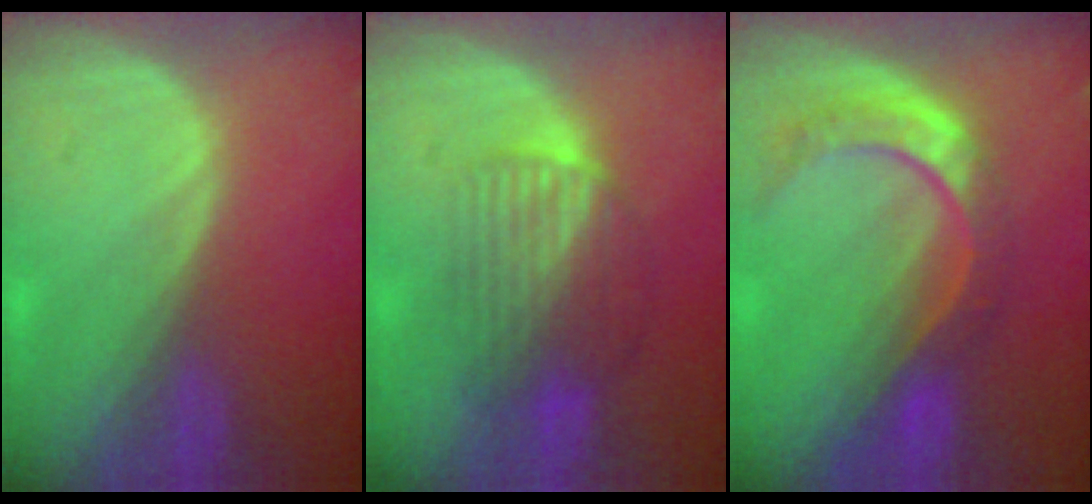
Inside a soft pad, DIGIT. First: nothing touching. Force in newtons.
{"total": 6.7, "press": 6.6, "slide": 1.2}
{"total": 8.8, "press": 7.3, "slide": 4.9}